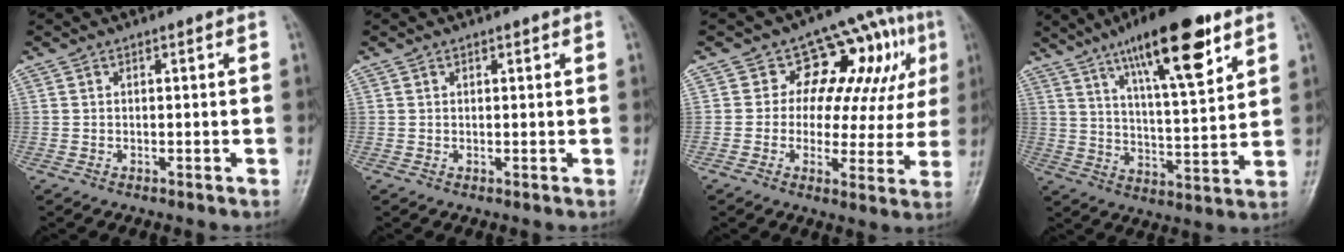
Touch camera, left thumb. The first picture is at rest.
{"total": 0.6, "force": [0.5, 0.4, 0.2], "torque": [0.002, -0.003, 0.006]}
{"total": 14.2, "force": [4.4, 8.8, 10.2], "torque": [-0.072, 0.008, 0.051]}
{"total": 18.2, "force": [10.6, 4.7, 14.1], "torque": [-0.202, -0.044, 0.175]}